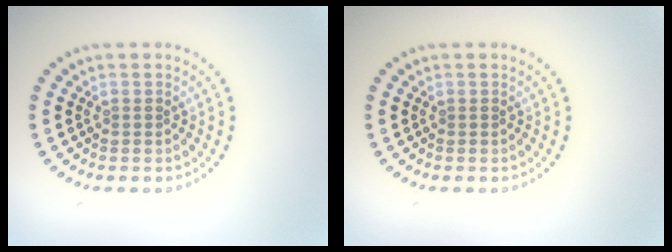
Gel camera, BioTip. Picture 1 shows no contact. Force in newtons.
{"total": 0.0}